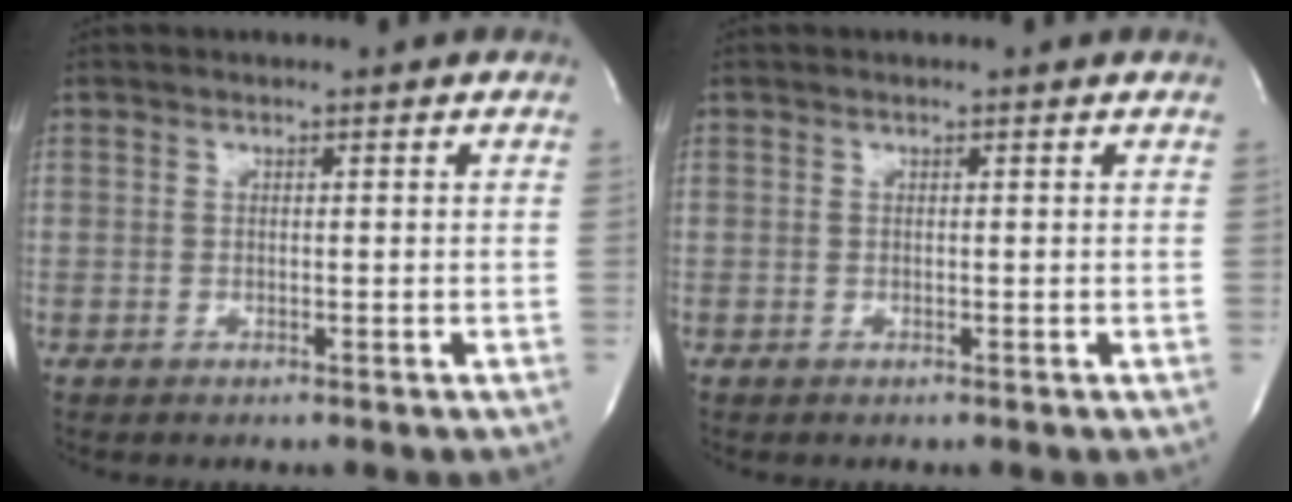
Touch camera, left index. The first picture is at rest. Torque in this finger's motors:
{"motor_torque": [-0.08, -0.04, -0.05, -0.01]}